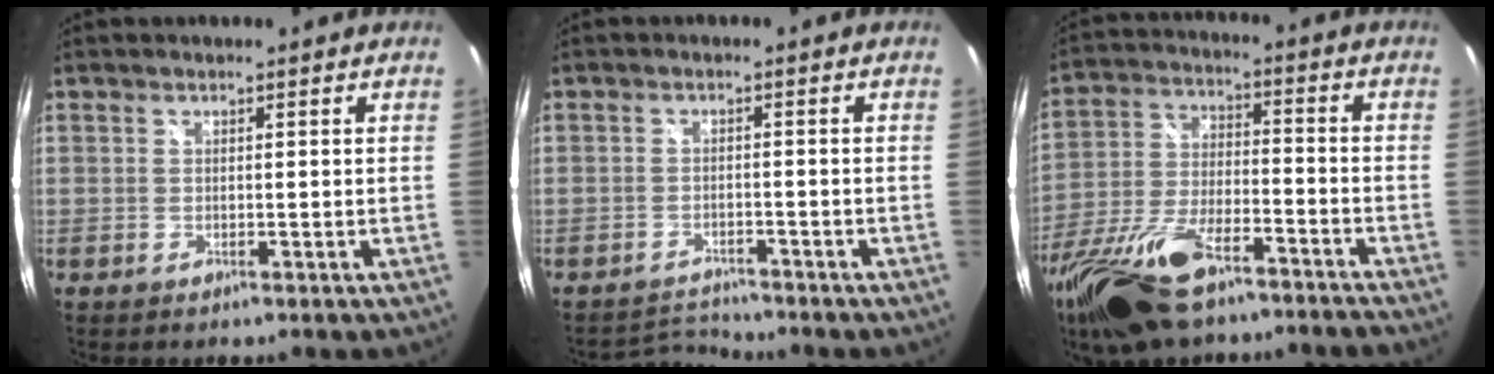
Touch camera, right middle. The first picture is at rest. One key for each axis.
{"total": 3.4, "fx": -3.4, "fy": 0.1, "fz": -0.5, "tx": -0.004, "ty": 0.005, "tz": -0.062}
{"total": 20.4, "fx": -14.7, "fy": 6.5, "fz": 12.5, "tx": -0.270, "ty": -0.042, "tz": -0.263}